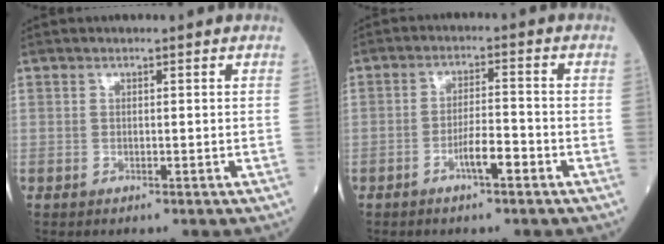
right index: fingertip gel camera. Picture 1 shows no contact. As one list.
[{"total": 4.1, "force": [-2.1, 0.7, 3.5], "torque": [-0.060, 0.003, -0.037]}]